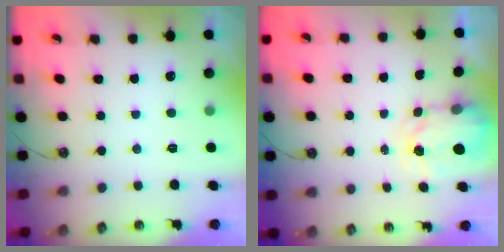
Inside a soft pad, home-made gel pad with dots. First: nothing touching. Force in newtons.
{"total": 3.4, "press": 3.4, "slide": 0.5}